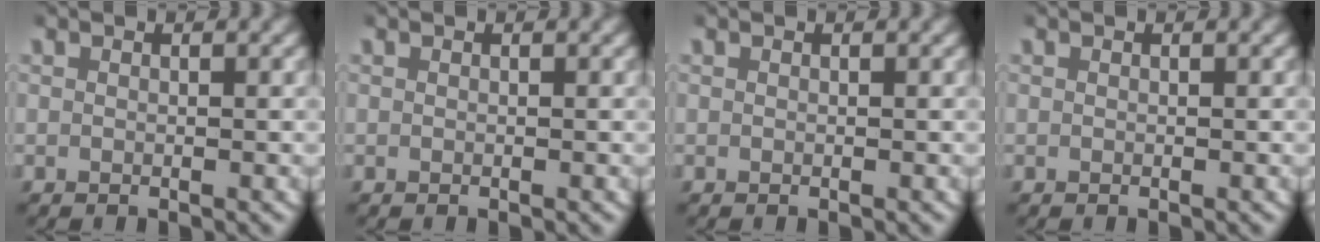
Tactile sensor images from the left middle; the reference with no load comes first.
{"total": 0.0}
{"total": 0.0}
{"total": 0.0}